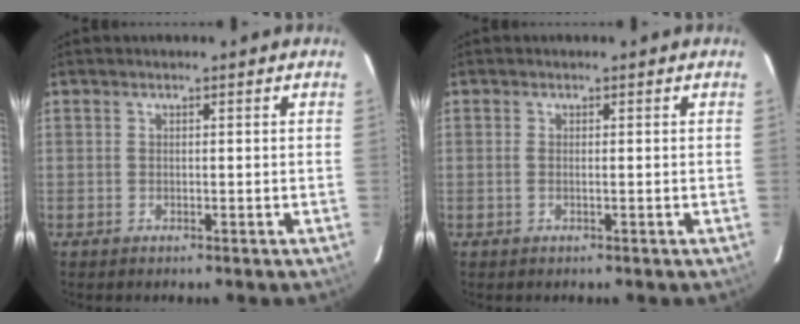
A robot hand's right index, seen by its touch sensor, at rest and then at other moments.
{"total": 0.7, "force": [-0.1, 0.0, 0.7], "torque": [-0.017, 0.000, -0.004]}